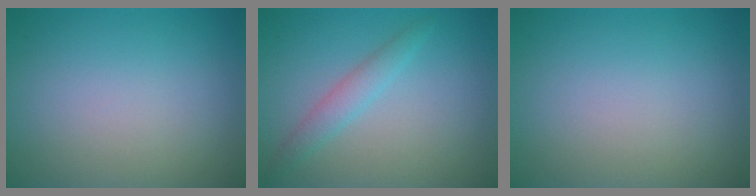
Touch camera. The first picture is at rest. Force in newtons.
{"total": 1.9, "press": 1.9, "slide": 0.1}
{"total": 0.0}